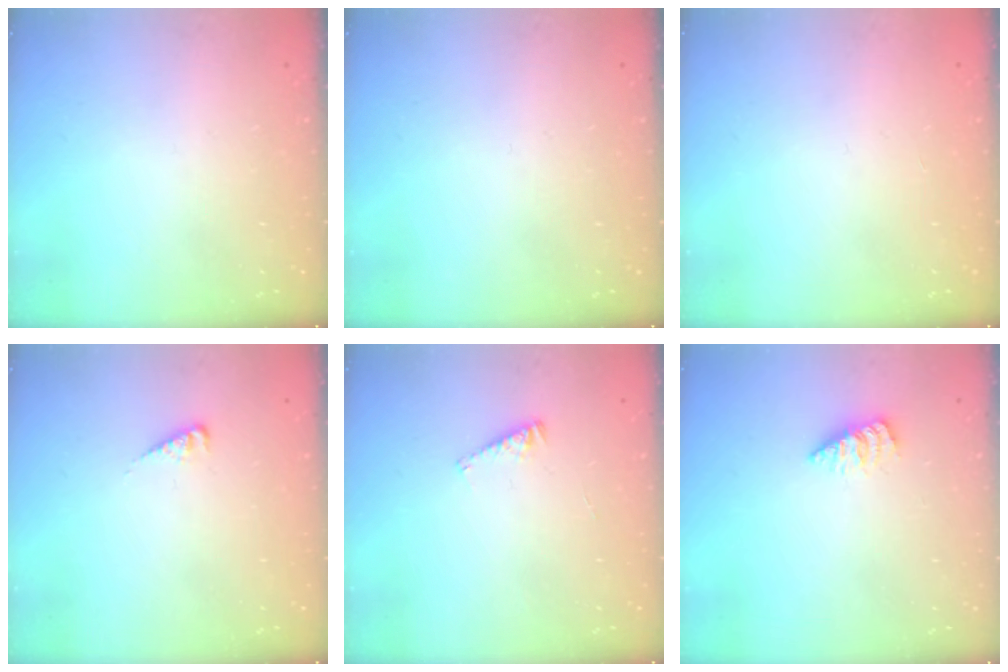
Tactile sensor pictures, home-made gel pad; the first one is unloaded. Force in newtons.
{"total": 0.0}
{"total": 0.0}
{"total": 2.6, "press": 2.6, "slide": 0.5}
{"total": 3.2, "press": 3.2, "slide": 0.4}
{"total": 2.8, "press": 2.7, "slide": 0.3}